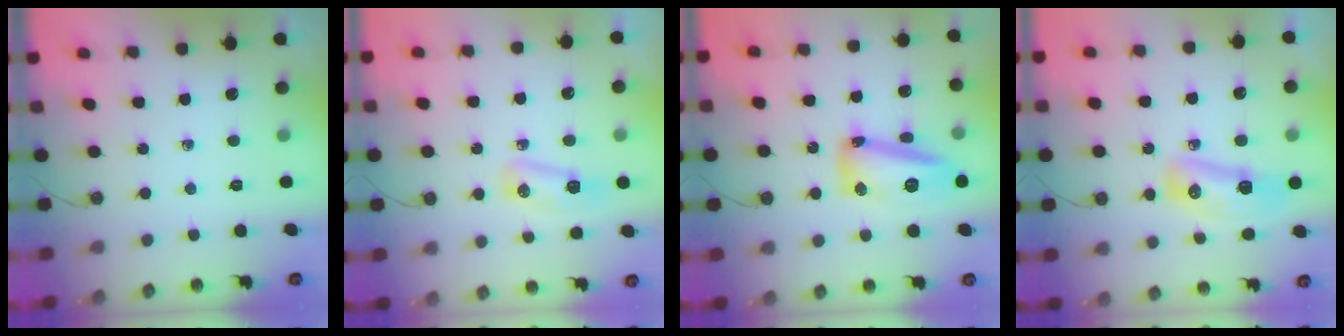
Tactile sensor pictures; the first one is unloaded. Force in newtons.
{"total": 6.7, "press": 6.6, "slide": 0.8}
{"total": 15.6, "press": 15.6, "slide": 0.9}
{"total": 11.7, "press": 10.8, "slide": 4.4}